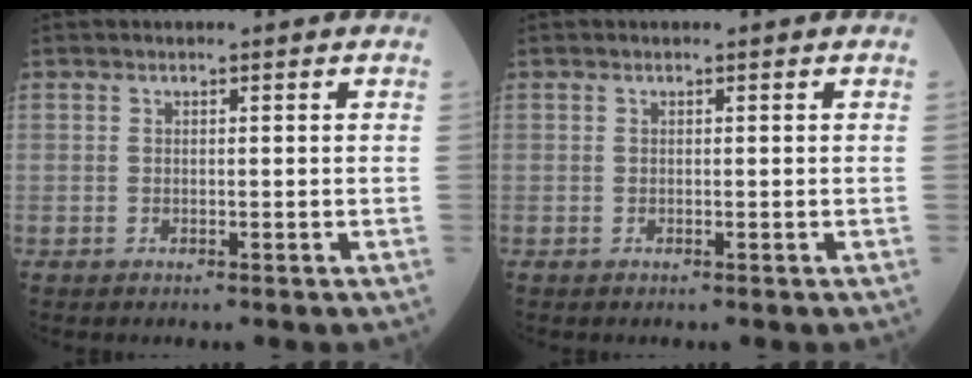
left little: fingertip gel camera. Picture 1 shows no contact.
{"total": 0.0}